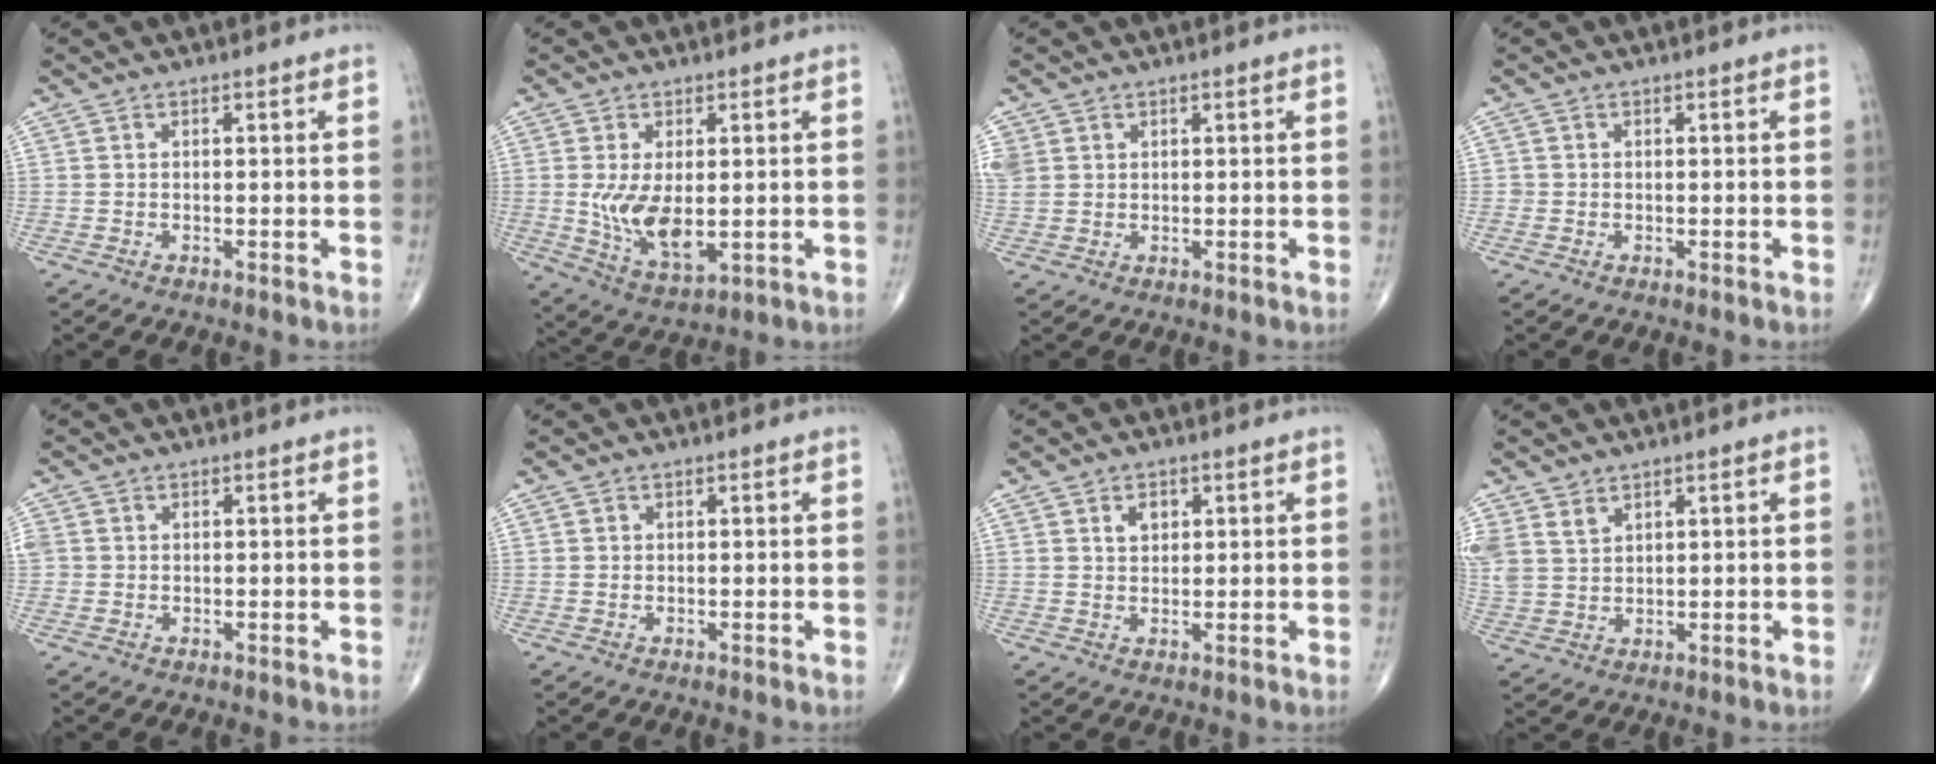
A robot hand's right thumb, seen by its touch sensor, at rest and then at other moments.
{"total": 10.1, "force": [-0.1, 5.1, 8.7], "torque": [-0.154, -0.024, 0.014]}
{"total": 6.0, "force": [1.8, 5.3, 2.3], "torque": [-0.072, 0.009, 0.045]}
{"total": 0.7, "force": [-0.2, 0.7, 0.0], "torque": [0.003, 0.005, -0.005]}
{"total": 2.0, "force": [0.1, 1.9, 0.7], "torque": [-0.009, 0.006, 0.005]}
{"total": 0.6, "force": [0.1, 0.5, 0.1], "torque": [0.003, 0.002, 0.001]}
{"total": 2.9, "force": [1.2, 2.1, 1.6], "torque": [-0.012, -0.005, 0.020]}
{"total": 6.0, "force": [3.7, 4.2, 2.3], "torque": [-0.044, -0.010, 0.087]}